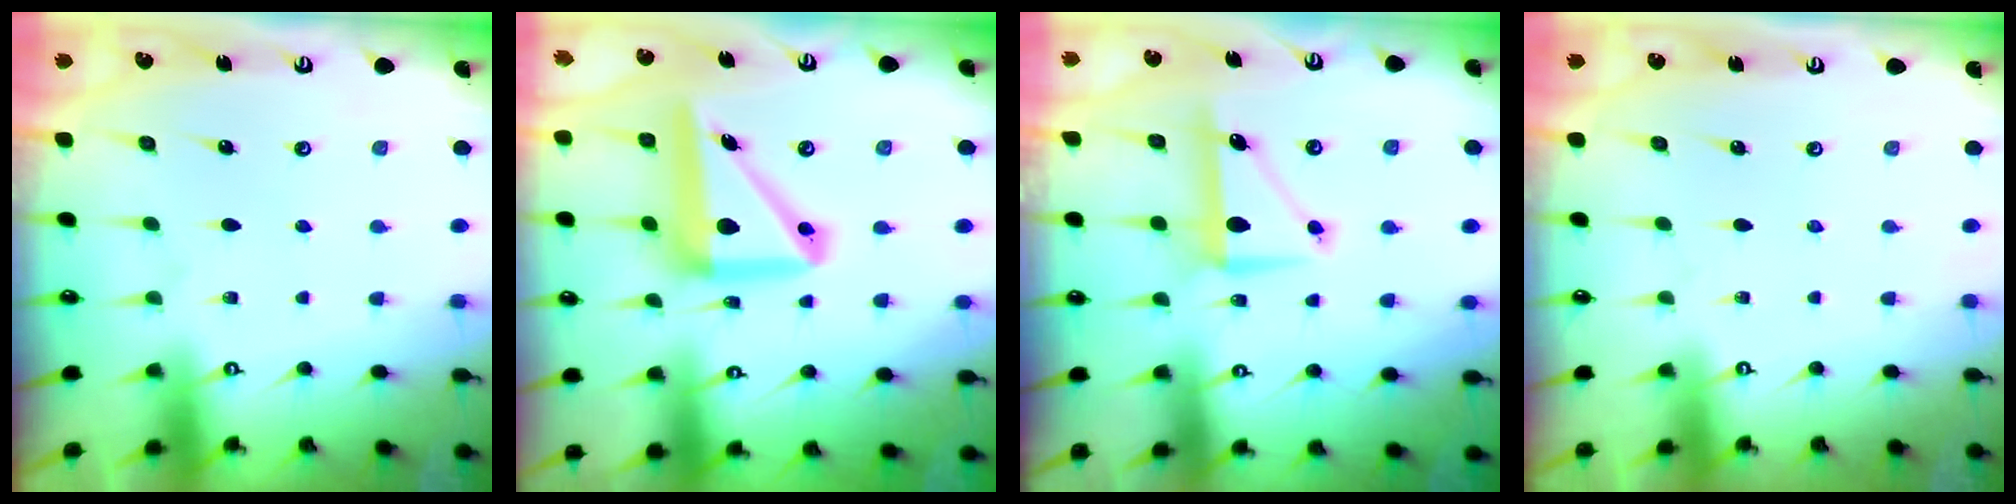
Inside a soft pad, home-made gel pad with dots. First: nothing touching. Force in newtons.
{"total": 15.1, "press": 14.8, "slide": 2.6}
{"total": 8.5, "press": 8.5, "slide": 0.3}
{"total": 0.0}